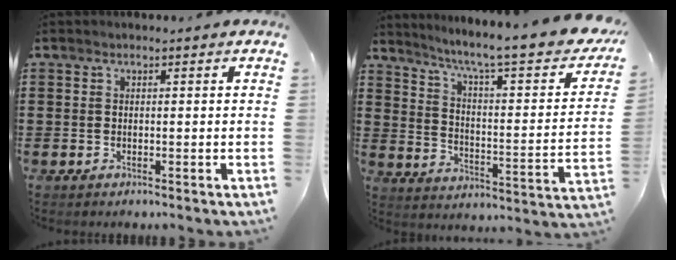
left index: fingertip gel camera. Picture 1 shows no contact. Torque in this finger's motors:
{"motor_torque": [2.14, 0.00, 0.72, 0.17]}